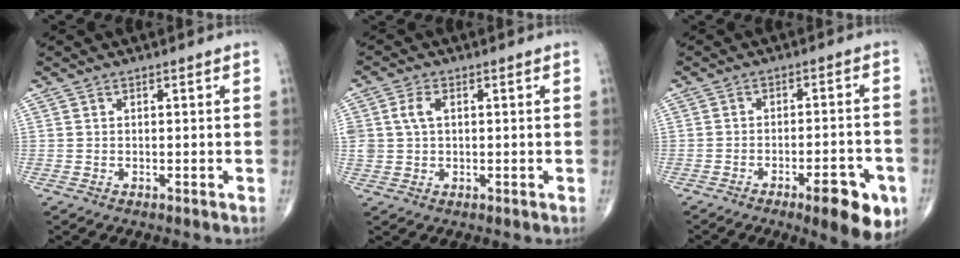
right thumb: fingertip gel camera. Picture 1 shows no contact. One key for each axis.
{"total": 4.3, "fx": 1.0, "fy": 2.8, "fz": 3.0, "tx": -0.070, "ty": 0.006, "tz": 0.020}
{"total": 10.9, "fx": -5.5, "fy": 3.1, "fz": 9.0, "tx": -0.103, "ty": 0.020, "tz": -0.069}